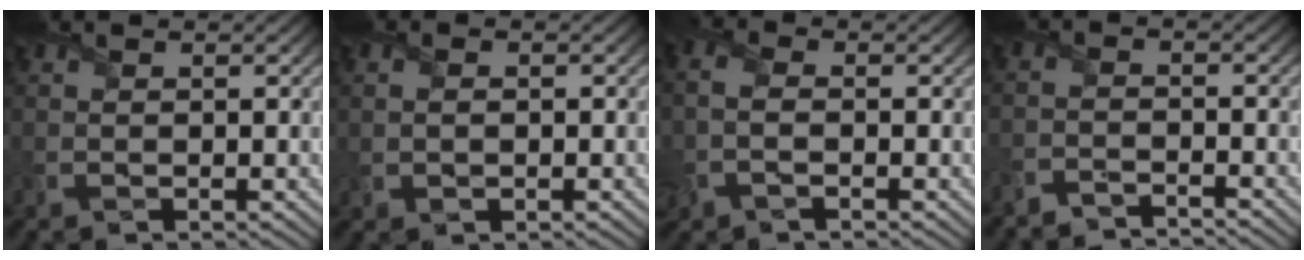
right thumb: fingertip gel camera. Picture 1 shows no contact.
{"total": 1.6, "force": [0.1, 1.2, 1.0], "torque": [-0.014, 0.007, -0.008]}
{"total": 3.8, "force": [-1.0, 2.1, 2.9], "torque": [-0.085, -0.002, -0.021]}
{"total": 3.1, "force": [-3.1, -0.4, 0.0], "torque": [0.000, -0.003, -0.069]}